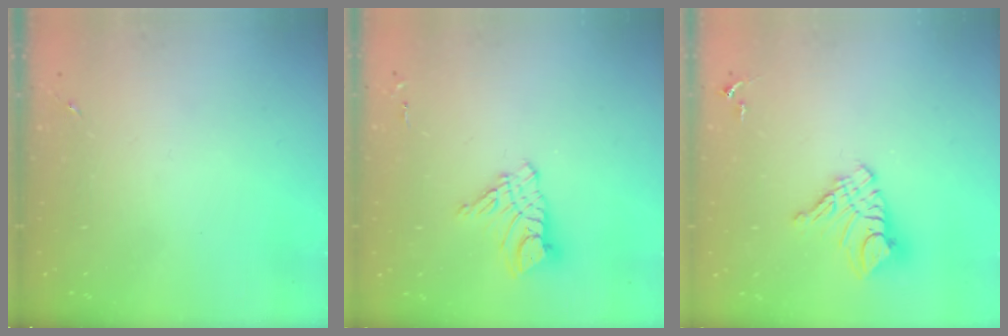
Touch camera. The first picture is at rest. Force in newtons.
{"total": 11.0, "press": 10.9, "slide": 1.0}
{"total": 12.1, "press": 12.0, "slide": 1.1}